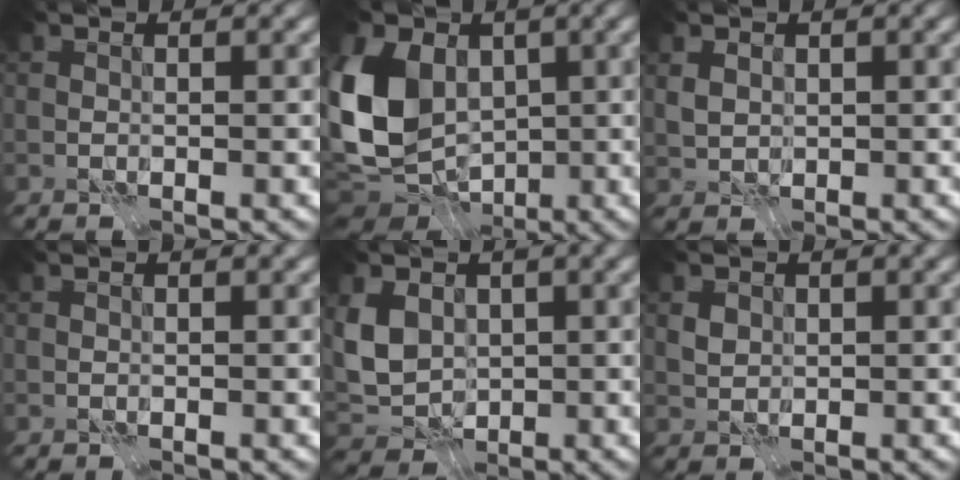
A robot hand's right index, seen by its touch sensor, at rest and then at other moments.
{"total": 12.1, "force": [0.3, 9.2, 7.8], "torque": [-0.192, -0.002, -0.005]}
{"total": 1.8, "force": [0.6, 1.4, 0.9], "torque": [-0.021, -0.001, 0.014]}
{"total": 0.0}
{"total": 4.9, "force": [1.1, 4.0, 2.7], "torque": [-0.063, -0.002, 0.020]}
{"total": 1.3, "force": [0.4, 1.1, 0.5], "torque": [-0.011, 0.000, 0.009]}